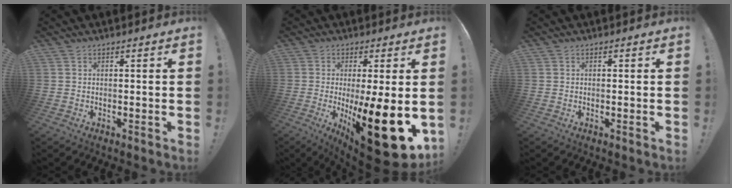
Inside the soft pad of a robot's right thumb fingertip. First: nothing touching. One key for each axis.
{"total": 20.8, "fx": -3.6, "fy": 4.6, "fz": 20.0, "tx": -0.287, "ty": -0.008, "tz": -0.043}
{"total": 0.0}